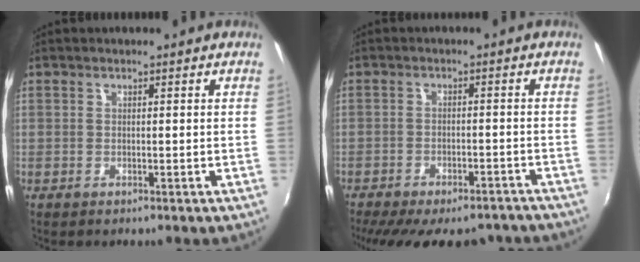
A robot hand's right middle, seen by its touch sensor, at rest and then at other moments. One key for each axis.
{"total": 19.0, "fx": -15.7, "fy": 6.7, "fz": 8.4, "tx": -0.173, "ty": -0.019, "tz": -0.203}